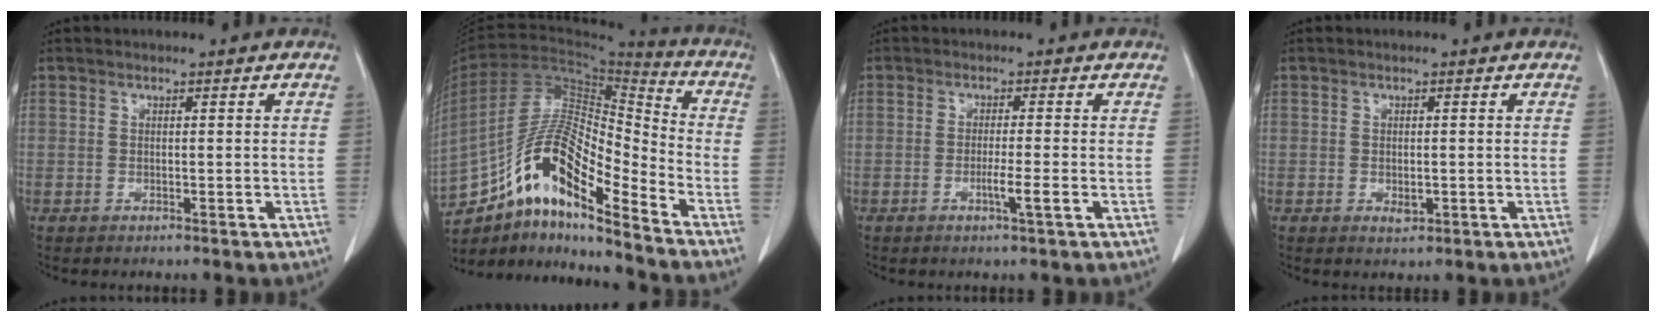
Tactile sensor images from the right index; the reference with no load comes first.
{"total": 16.4, "force": [-11.1, 3.1, 11.7], "torque": [-0.211, 0.027, -0.195]}
{"total": 2.9, "force": [-1.1, -0.4, 2.7], "torque": [-0.047, -0.005, -0.019]}
{"total": 1.5, "force": [-0.3, 0.9, 1.2], "torque": [-0.018, -0.002, 0.000]}